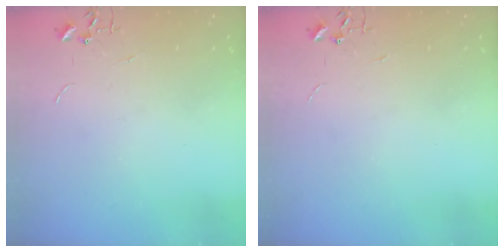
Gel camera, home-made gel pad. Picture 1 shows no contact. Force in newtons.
{"total": 0.0}